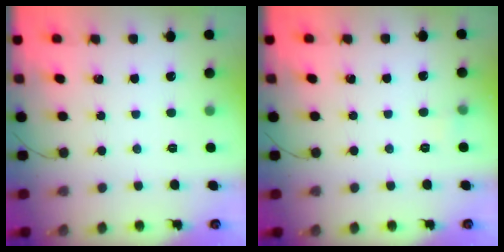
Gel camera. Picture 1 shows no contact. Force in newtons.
{"total": 4.0, "press": 3.8, "slide": 1.0}